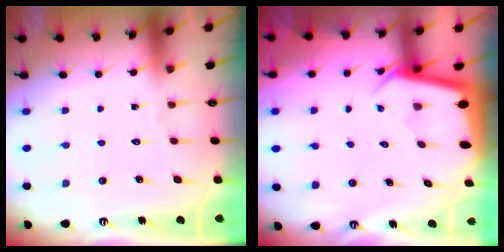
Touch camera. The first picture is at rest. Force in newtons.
{"total": 2.4, "press": 2.4, "slide": 0.1}